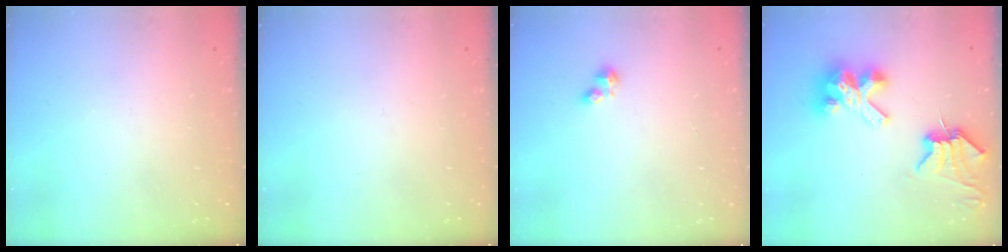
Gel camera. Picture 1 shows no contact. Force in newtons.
{"total": 0.0}
{"total": 1.9, "press": 1.9, "slide": 0.2}
{"total": 10.2, "press": 10.1, "slide": 1.2}